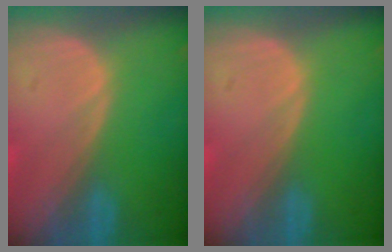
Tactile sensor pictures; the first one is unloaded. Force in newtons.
{"total": 0.0}